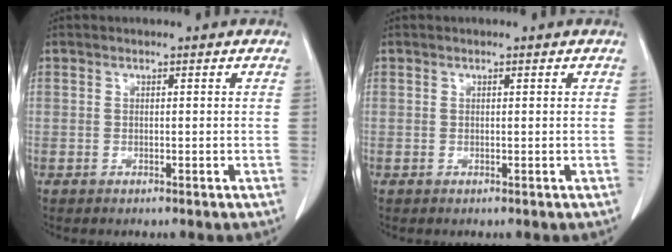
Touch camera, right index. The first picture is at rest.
{"total": 0.0}